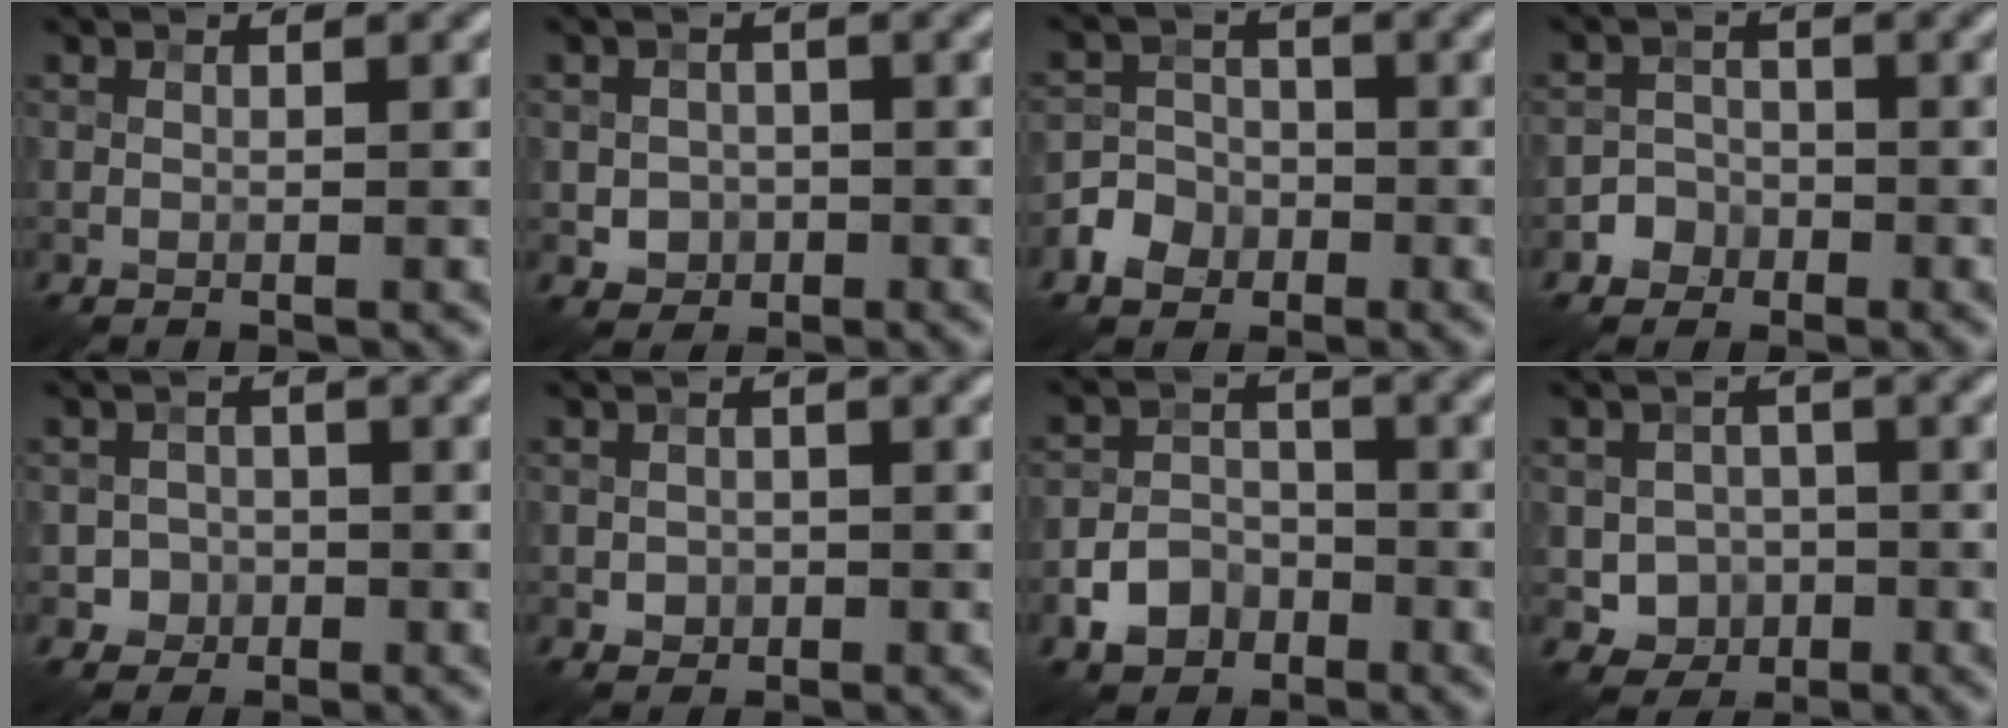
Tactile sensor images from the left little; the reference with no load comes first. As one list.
[{"total": 2.0, "force": [-0.5, 1.9, 0.6], "torque": [-0.005, -0.002, -0.012]}, {"total": 3.3, "force": [-1.7, 2.7, 0.8], "torque": [-0.008, 0.005, -0.040]}, {"total": 2.1, "force": [-1.2, 1.8, 0.0], "torque": [0.021, 0.007, -0.027]}, {"total": 1.7, "force": [-0.6, 1.6, 0.1], "torque": [0.012, 0.002, -0.011]}, {"total": 1.2, "force": [-0.3, 1.1, 0.4], "torque": [-0.003, -0.002, -0.007]}, {"total": 3.6, "force": [-2.0, 2.7, 1.3], "torque": [-0.022, 0.000, -0.037]}, {"total": 3.1, "force": [-0.7, 2.8, 0.9], "torque": [-0.004, -0.001, -0.015]}]